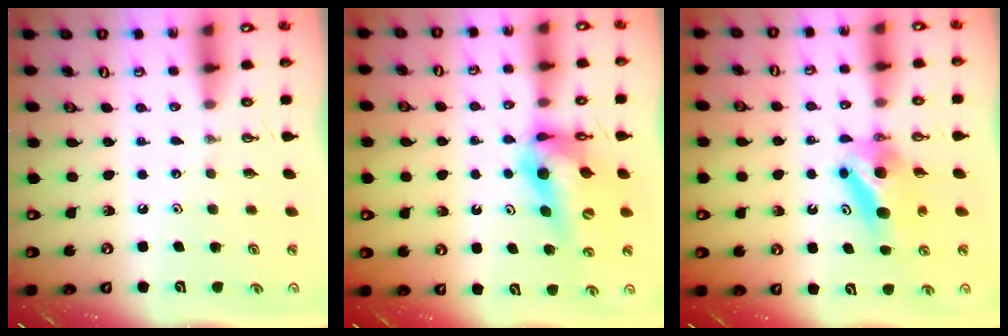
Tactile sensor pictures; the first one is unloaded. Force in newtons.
{"total": 12.9, "press": 12.8, "slide": 1.1}
{"total": 6.6, "press": 6.6, "slide": 0.8}